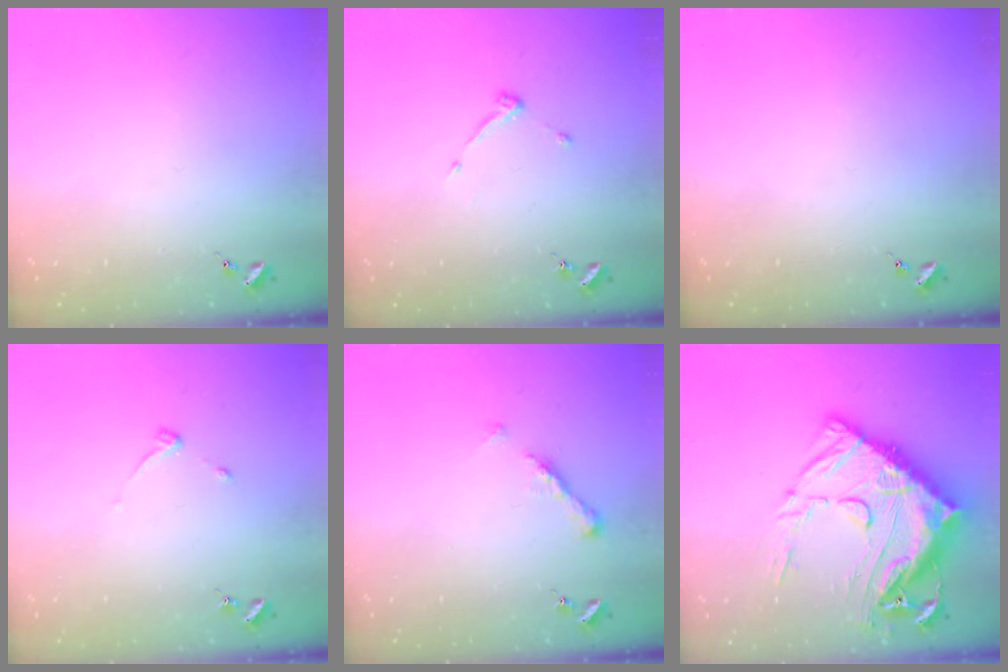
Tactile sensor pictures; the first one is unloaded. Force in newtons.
{"total": 4.0, "press": 4.0, "slide": 0.6}
{"total": 0.0}
{"total": 3.3, "press": 3.2, "slide": 0.6}
{"total": 6.8, "press": 6.7, "slide": 0.6}
{"total": 27.3, "press": 27.2, "slide": 2.8}